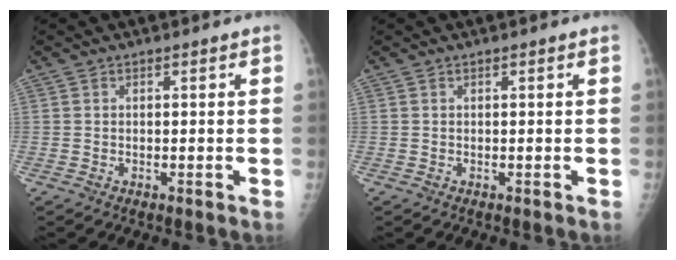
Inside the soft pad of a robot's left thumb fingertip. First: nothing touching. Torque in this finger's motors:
{"motor_torque": [-0.01, 0.02, -0.03, -0.03, 0.00]}